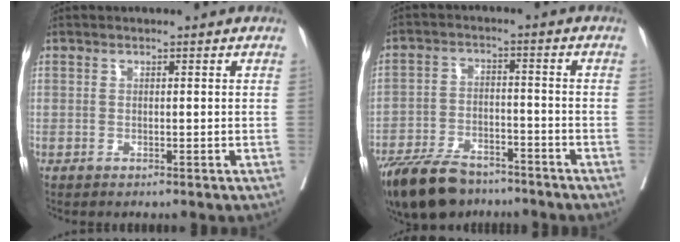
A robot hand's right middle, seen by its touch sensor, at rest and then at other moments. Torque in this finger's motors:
{"motor_torque": [0.91, -0.89, 0.16, 0.05]}